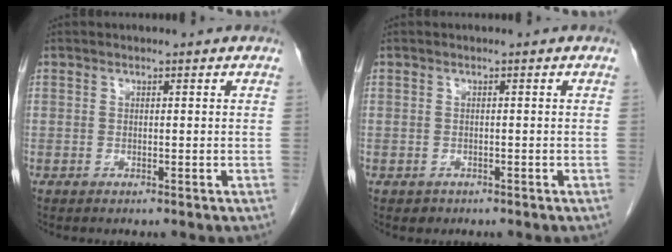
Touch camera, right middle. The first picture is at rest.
{"total": 0.8, "force": [-0.5, 0.7, 0.0], "torque": [-0.004, 0.003, -0.005]}